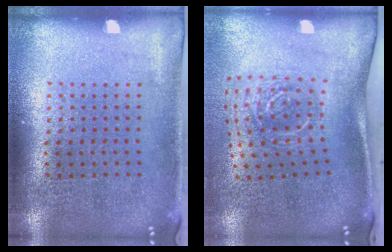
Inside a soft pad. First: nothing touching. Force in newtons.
{"total": 2.0, "press": 1.3, "slide": 1.5}